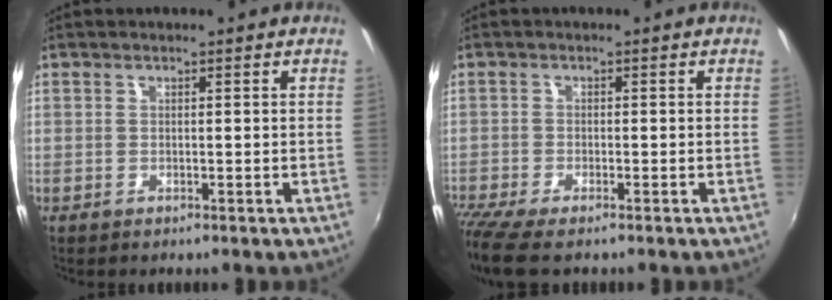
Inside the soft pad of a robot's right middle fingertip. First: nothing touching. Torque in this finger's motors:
{"motor_torque": [1.12, -1.02, 0.58, 0.17]}